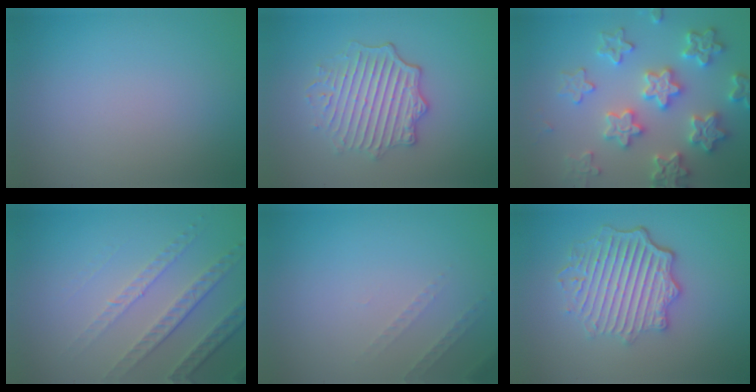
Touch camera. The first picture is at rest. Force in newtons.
{"total": 4.7, "press": 4.0, "slide": 2.5}
{"total": 6.1, "press": 6.0, "slide": 1.2}
{"total": 4.8, "press": 3.4, "slide": 3.3}
{"total": 1.3, "press": 1.2, "slide": 0.4}
{"total": 5.9, "press": 4.5, "slide": 3.9}